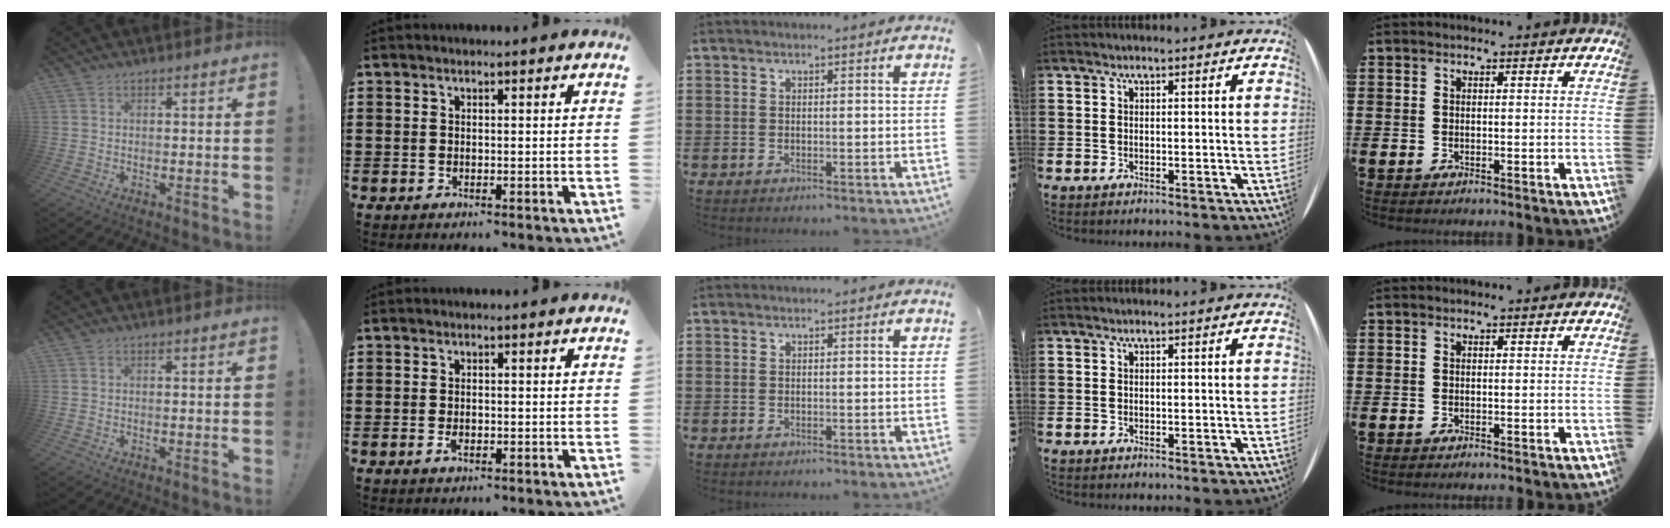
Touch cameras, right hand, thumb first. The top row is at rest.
{"index": {"total": 1.4, "force": [-0.5, 0.7, 1.1], "torque": [-0.029, -0.003, -0.013]}}